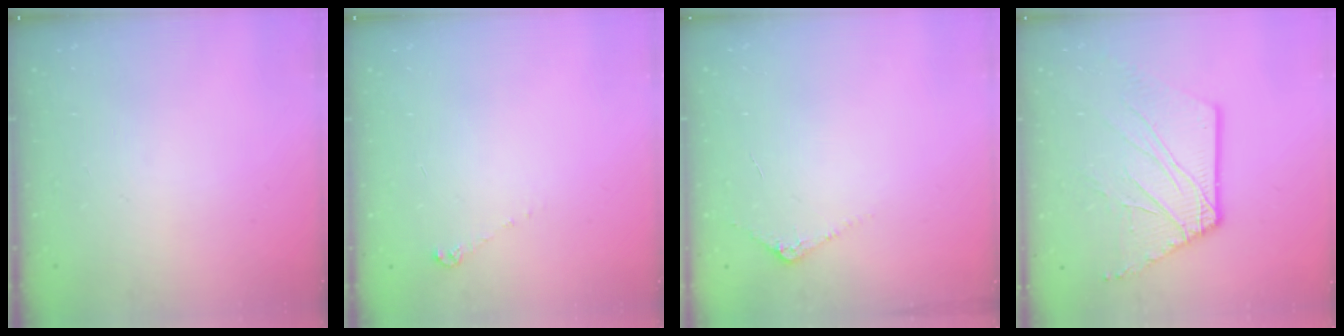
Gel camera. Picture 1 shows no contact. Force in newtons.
{"total": 4.3, "press": 4.2, "slide": 0.6}
{"total": 6.0, "press": 5.9, "slide": 0.7}
{"total": 10.5, "press": 10.4, "slide": 1.5}